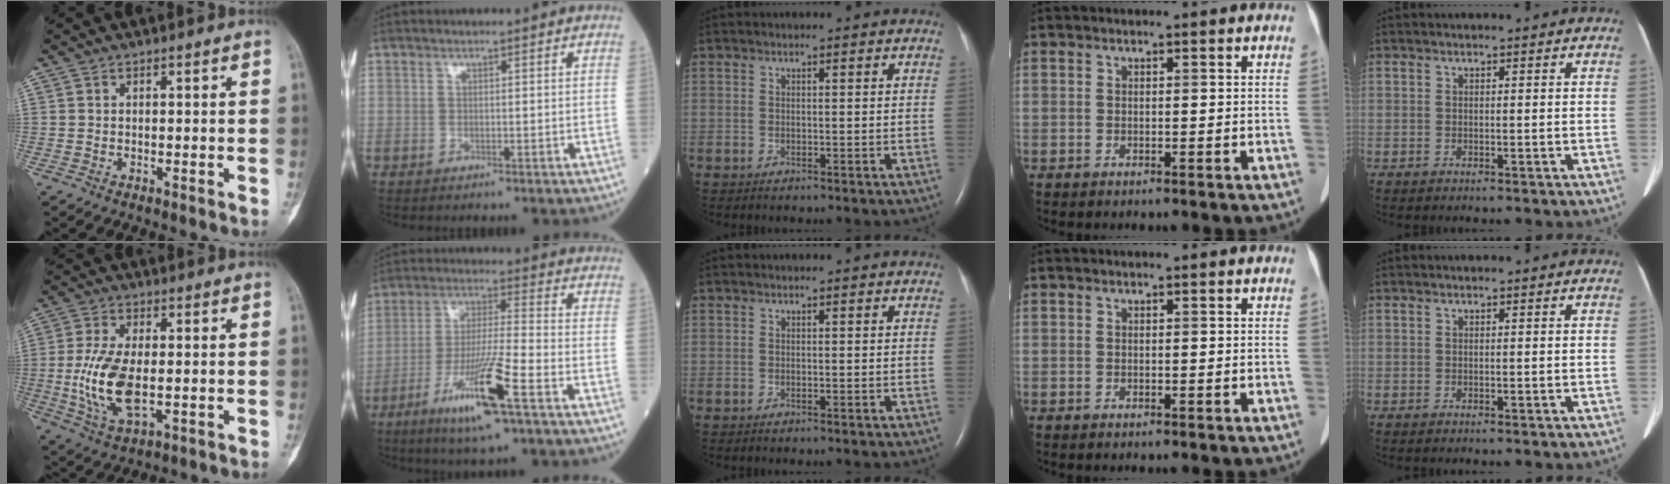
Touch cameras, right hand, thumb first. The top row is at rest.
{"thumb": {"total": 12.3, "force": [-1.2, 6.0, 10.6], "torque": [-0.218, -0.008, -0.018]}, "index": {"total": 12.9, "force": [-6.5, 0.3, 11.1], "torque": [-0.215, -0.023, -0.119]}}